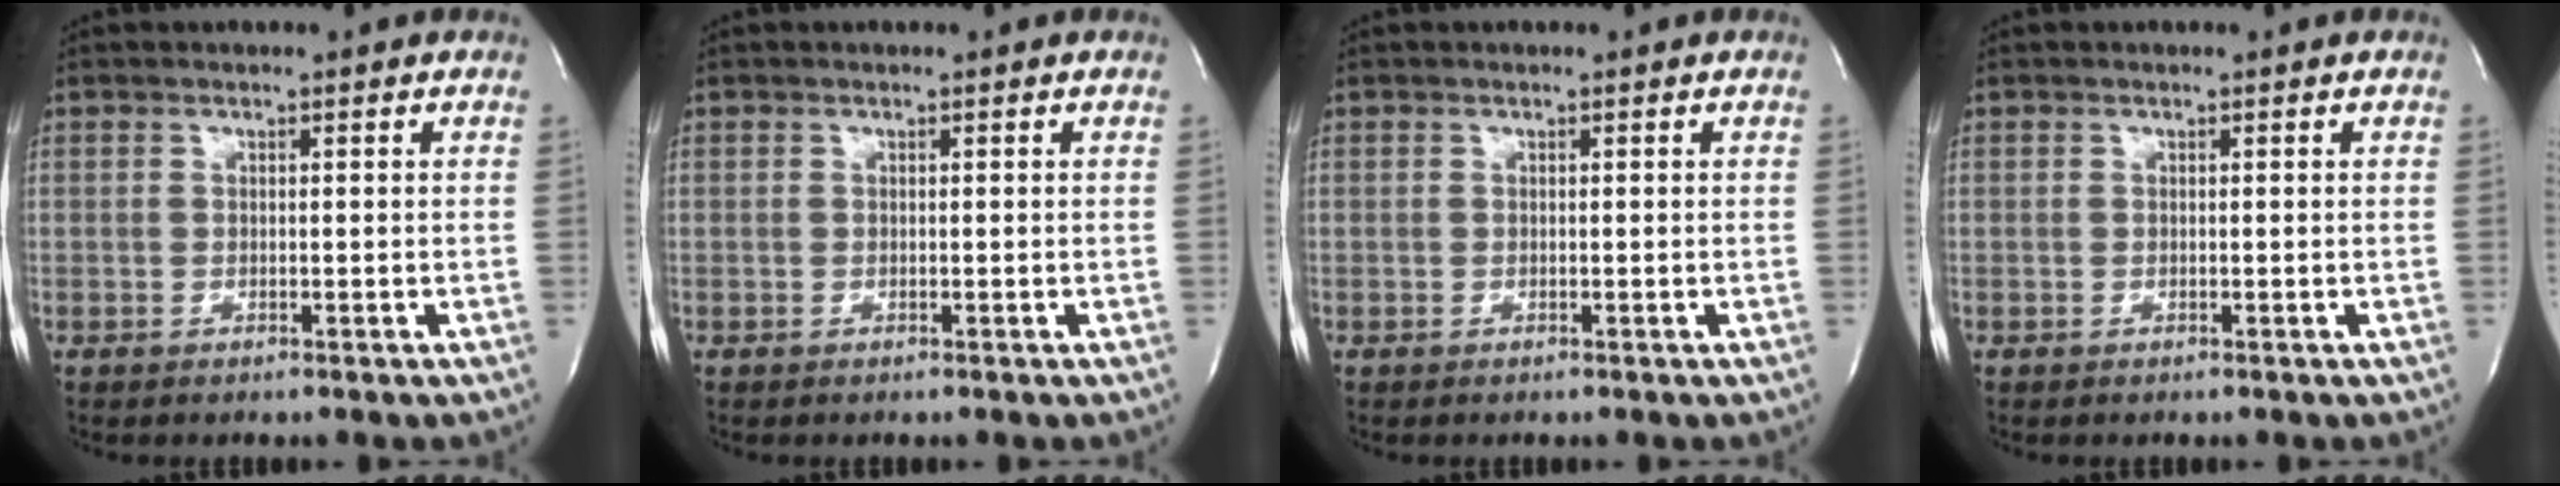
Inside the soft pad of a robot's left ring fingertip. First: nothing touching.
{"total": 0.0}
{"total": 0.0}
{"total": 0.0}